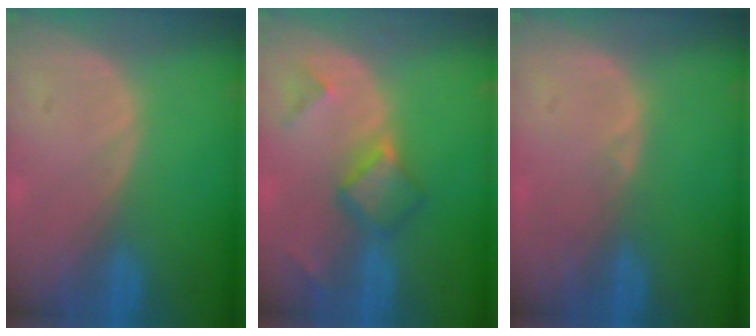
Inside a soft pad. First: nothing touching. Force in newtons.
{"total": 5.5, "press": 5.0, "slide": 2.2}
{"total": 0.6, "press": 0.5, "slide": 0.3}